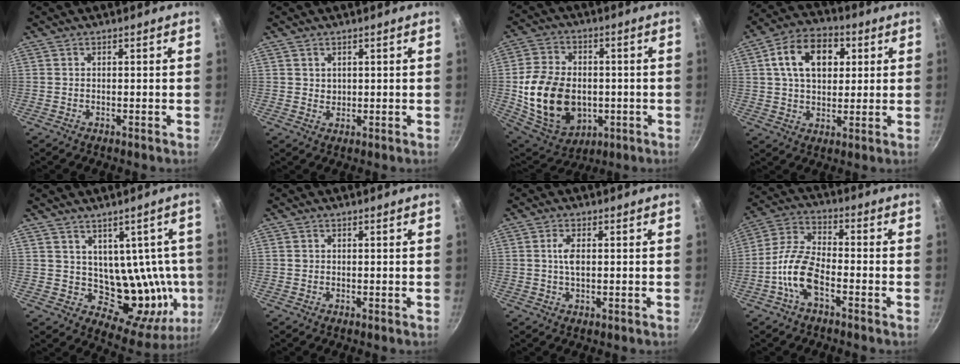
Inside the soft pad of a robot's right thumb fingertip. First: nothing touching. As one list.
[{"total": 1.7, "force": [0.8, 1.5, 0.5], "torque": [-0.001, -0.004, 0.016]}, {"total": 19.3, "force": [-2.3, 14.1, 13.0], "torque": [-0.224, 0.008, -0.021]}, {"total": 14.3, "force": [4.0, 9.6, 9.8], "torque": [-0.134, 0.010, 0.055]}, {"total": 15.4, "force": [2.5, 10.9, 10.7], "torque": [-0.070, -0.037, 0.054]}, {"total": 0.7, "force": [0.0, 0.7, 0.1], "torque": [-0.001, 0.002, 0.000]}, {"total": 3.3, "force": [0.3, 1.3, 3.0], "torque": [-0.064, 0.003, 0.003]}, {"total": 9.9, "force": [-4.1, 4.6, 7.7], "torque": [-0.153, 0.037, -0.093]}]